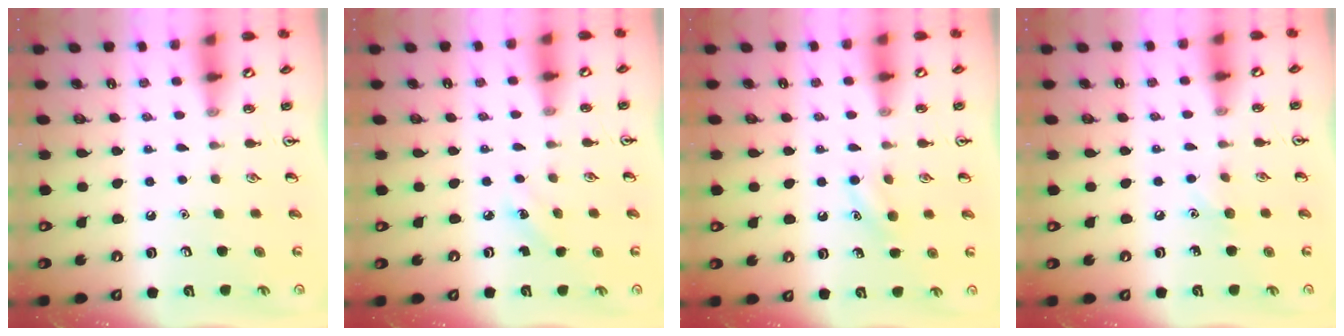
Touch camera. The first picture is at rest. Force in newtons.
{"total": 2.4, "press": 2.3, "slide": 0.9}
{"total": 7.3, "press": 7.1, "slide": 1.7}
{"total": 5.0, "press": 4.7, "slide": 1.6}